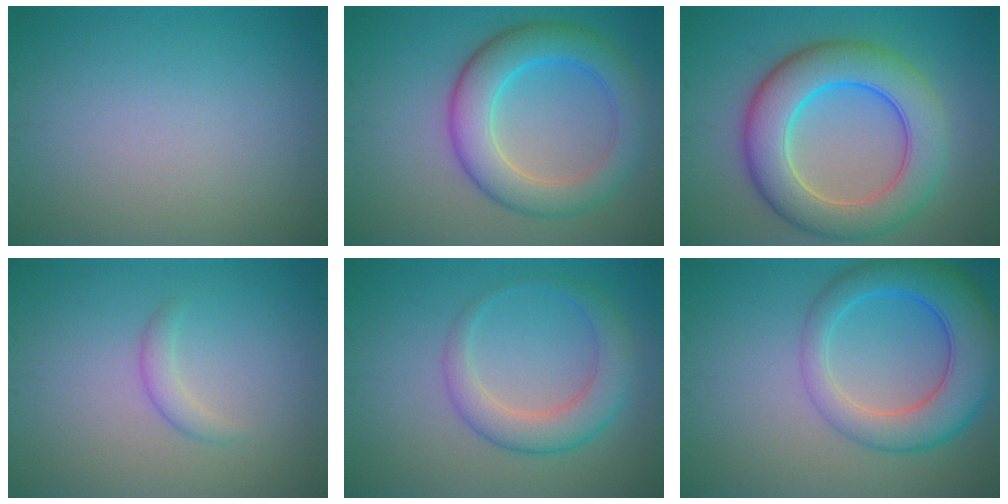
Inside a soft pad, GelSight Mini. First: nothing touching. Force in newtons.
{"total": 6.8, "press": 6.8, "slide": 0.4}
{"total": 9.2, "press": 9.2, "slide": 0.1}
{"total": 1.4, "press": 1.4, "slide": 0.0}
{"total": 4.1, "press": 4.1, "slide": 0.2}
{"total": 7.2, "press": 7.2, "slide": 0.3}